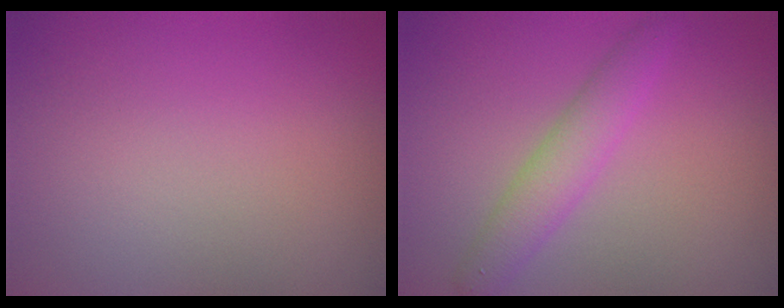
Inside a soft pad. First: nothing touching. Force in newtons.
{"total": 3.0, "press": 3.0, "slide": 0.1}